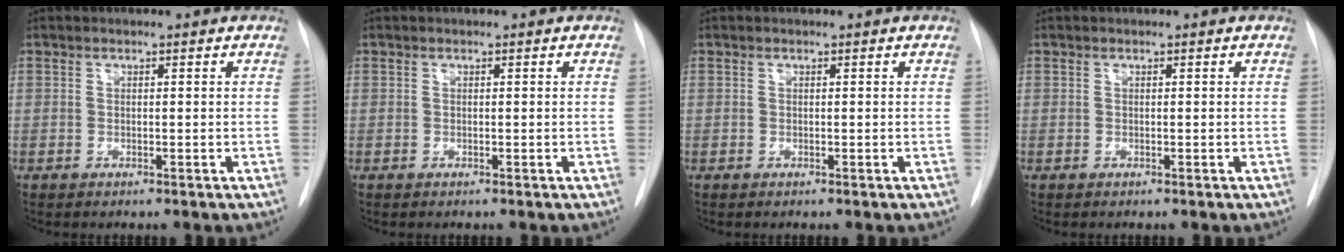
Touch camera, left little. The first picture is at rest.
{"total": 0.0}
{"total": 0.0}
{"total": 0.0}